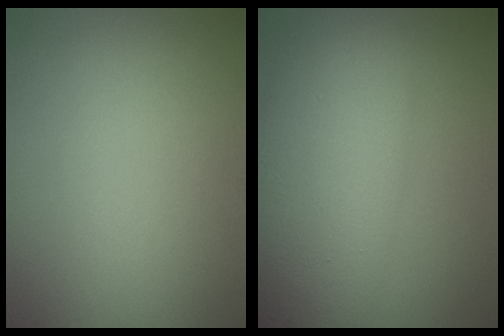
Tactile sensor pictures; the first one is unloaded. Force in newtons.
{"total": 8.9, "press": 8.9, "slide": 0.0}